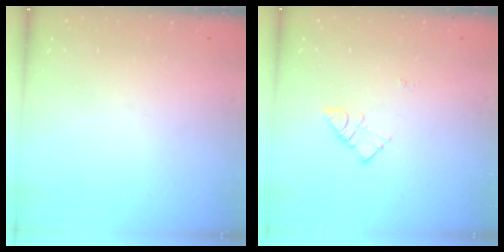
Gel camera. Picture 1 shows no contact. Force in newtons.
{"total": 5.8, "press": 5.8, "slide": 0.6}